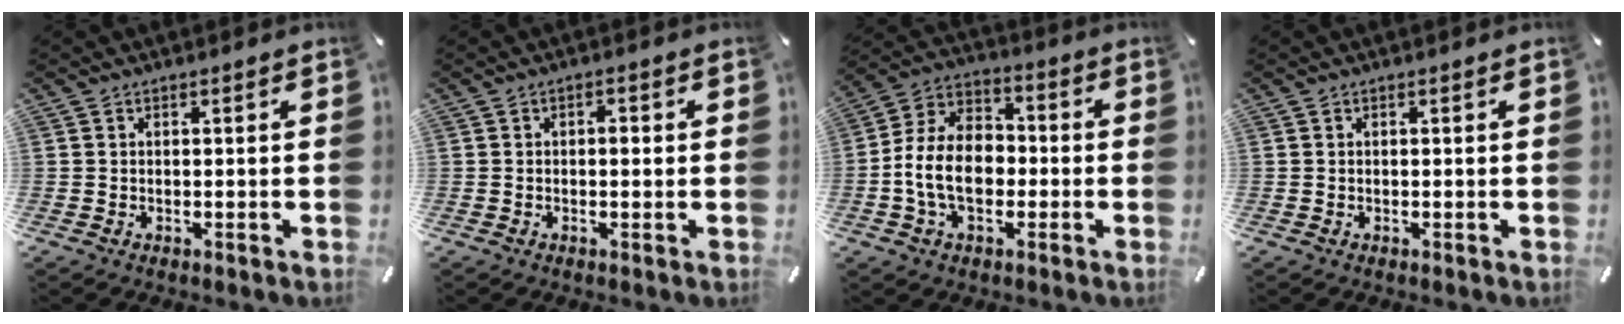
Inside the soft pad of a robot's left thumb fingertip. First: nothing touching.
{"total": 1.9, "force": [0.0, 1.0, 1.6], "torque": [-0.023, 0.001, -0.004]}
{"total": 12.2, "force": [-2.9, 8.7, 8.0], "torque": [-0.192, 0.014, -0.056]}
{"total": 0.0}